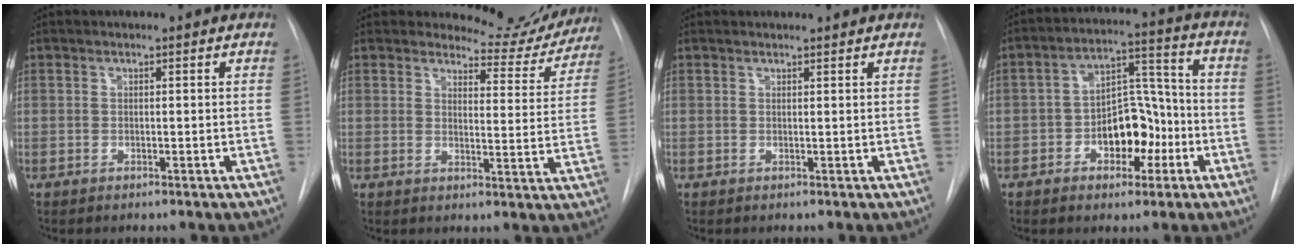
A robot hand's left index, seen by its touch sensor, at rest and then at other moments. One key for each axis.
{"total": 8.9, "fx": 8.7, "fy": 2.2, "fz": -0.4, "tx": 0.020, "ty": -0.040, "tz": 0.089}
{"total": 2.5, "fx": 2.4, "fy": 0.2, "fz": 0.4, "tx": -0.005, "ty": 0.014, "tz": 0.029}
{"total": 9.5, "fx": -3.4, "fy": 5.4, "fz": 7.1, "tx": -0.111, "ty": 0.029, "tz": -0.051}